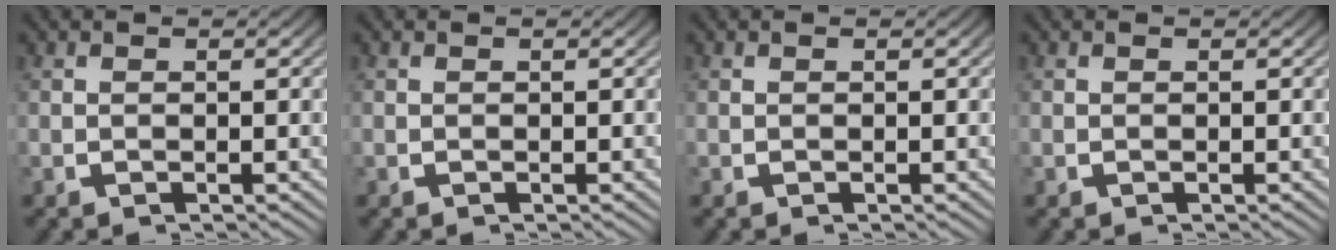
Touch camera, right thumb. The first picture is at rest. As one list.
[{"total": 0.0}, {"total": 0.0}, {"total": 0.0}]